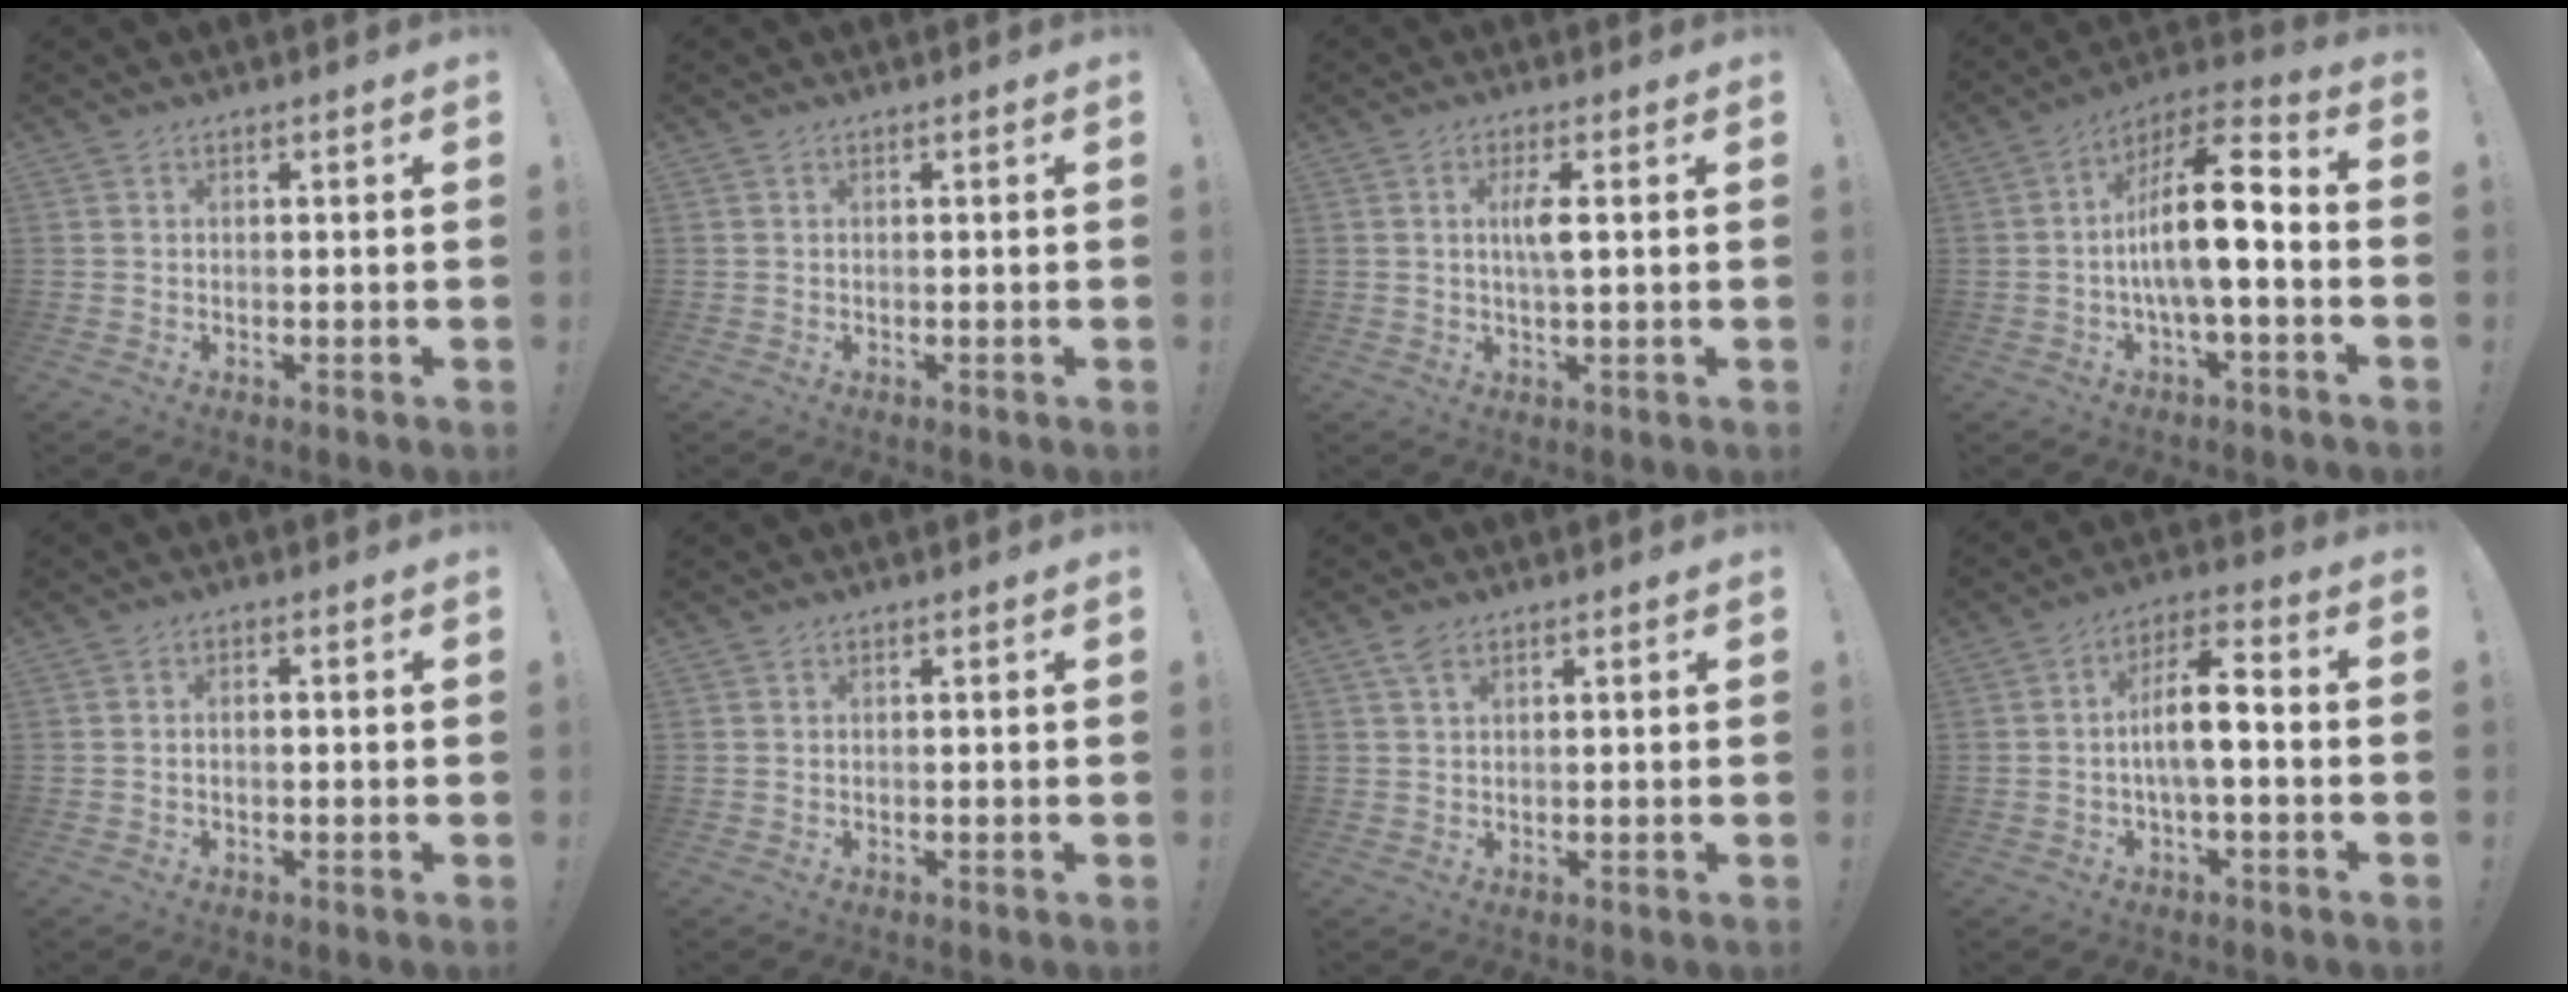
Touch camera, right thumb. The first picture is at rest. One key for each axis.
{"total": 0.0}
{"total": 4.8, "fx": 0.7, "fy": 0.7, "fz": 4.7, "tx": -0.085, "ty": -0.003, "tz": 0.007}
{"total": 16.6, "fx": -1.7, "fy": 5.2, "fz": 15.7, "tx": -0.249, "ty": 0.012, "tz": -0.032}
{"total": 1.2, "fx": -0.7, "fy": 0.5, "fz": 0.9, "tx": -0.016, "ty": 0.004, "tz": -0.012}
{"total": 0.0}
{"total": 2.8, "fx": 1.6, "fy": 1.1, "fz": 2.0, "tx": -0.038, "ty": 0.000, "tz": 0.029}
{"total": 9.9, "fx": -0.8, "fy": 3.1, "fz": 9.4, "tx": -0.159, "ty": 0.011, "tz": -0.018}